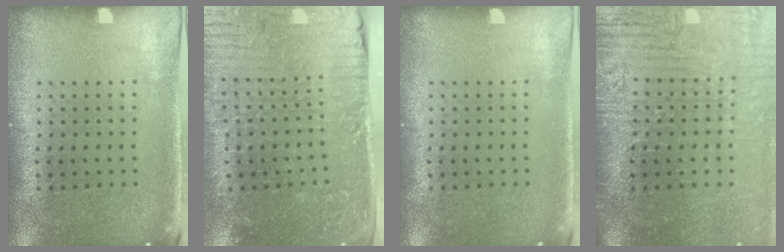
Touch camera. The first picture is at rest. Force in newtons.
{"total": 4.4, "press": 4.3, "slide": 0.7}
{"total": 0.0}
{"total": 4.2, "press": 3.6, "slide": 2.1}